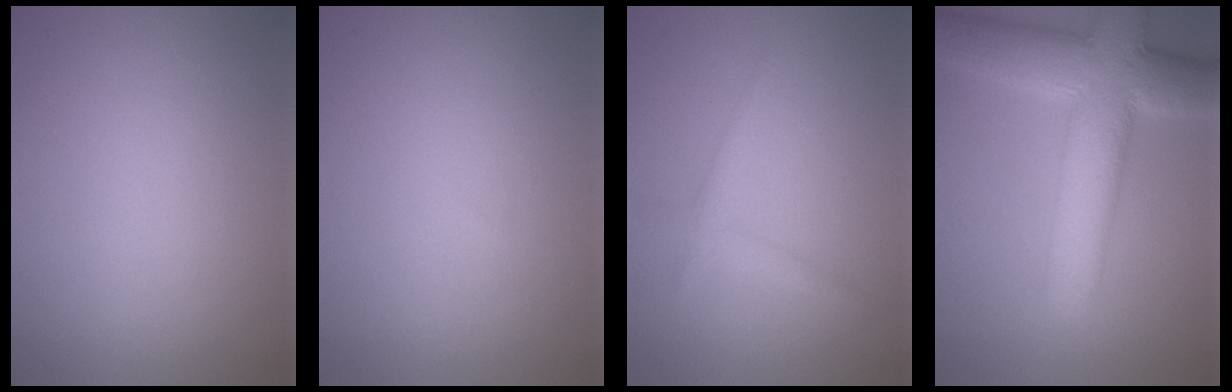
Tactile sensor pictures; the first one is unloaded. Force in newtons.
{"total": 0.0}
{"total": 1.4, "press": 1.4, "slide": 0.0}
{"total": 10.3, "press": 10.3, "slide": 0.7}